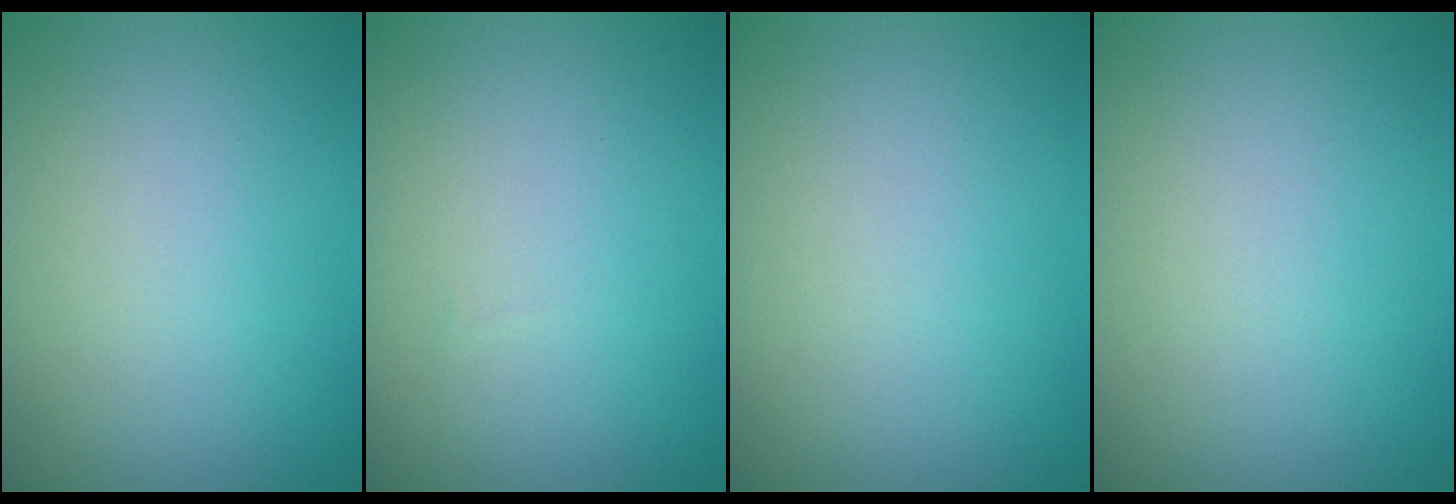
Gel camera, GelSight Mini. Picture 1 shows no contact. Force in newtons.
{"total": 0.0}
{"total": 0.0}
{"total": 0.0}